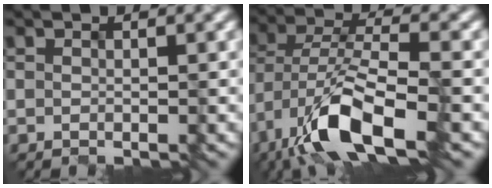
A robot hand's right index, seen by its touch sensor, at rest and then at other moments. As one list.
[{"total": 9.6, "force": [-5.2, 3.5, 7.2], "torque": [-0.140, 0.001, -0.098]}]